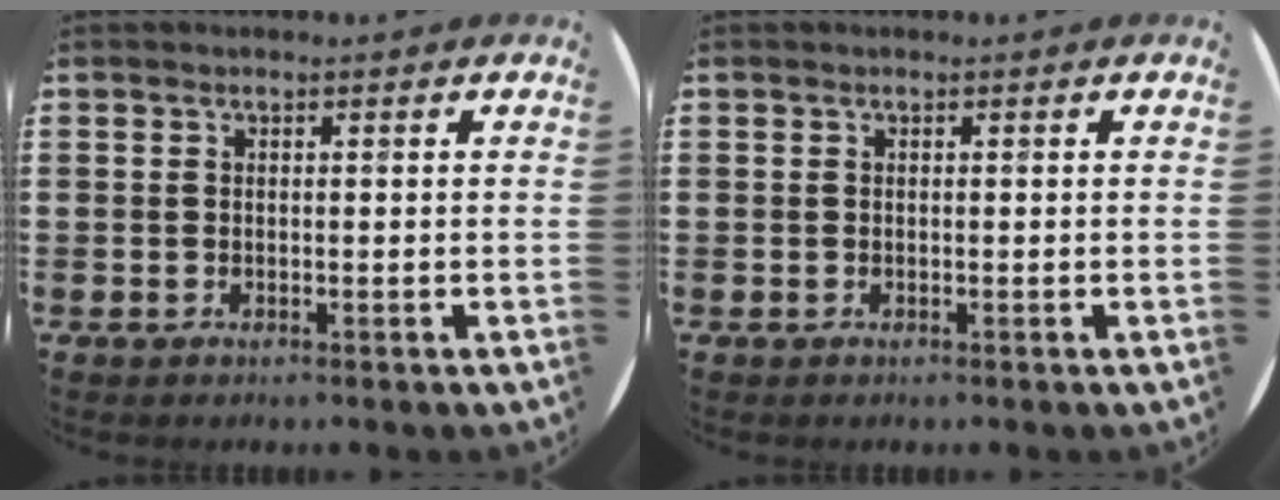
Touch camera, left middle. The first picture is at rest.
{"total": 0.0}